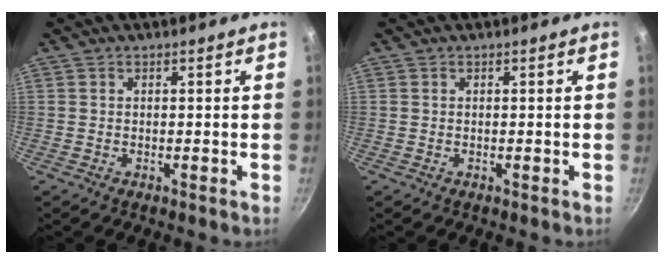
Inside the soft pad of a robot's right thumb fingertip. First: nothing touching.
{"total": 0.0}